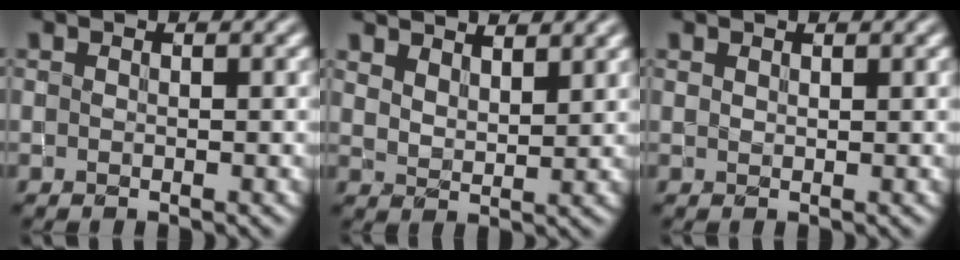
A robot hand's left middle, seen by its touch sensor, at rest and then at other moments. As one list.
[{"total": 4.3, "force": [3.8, 1.3, 1.7], "torque": [-0.028, 0.005, 0.056]}, {"total": 0.6, "force": [0.6, 0.2, 0.2], "torque": [-0.005, 0.000, 0.012]}]